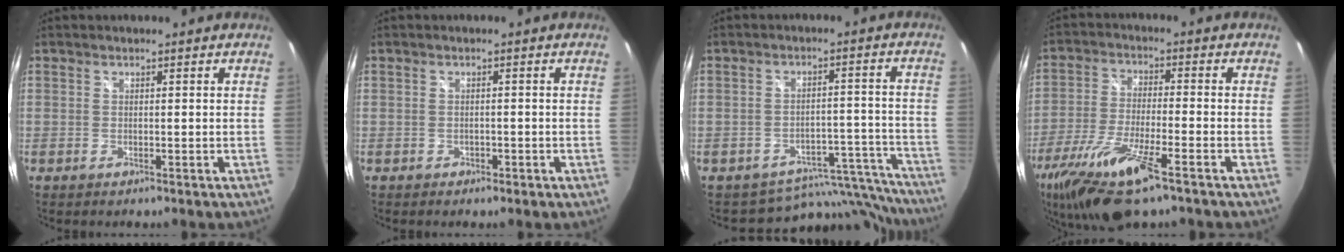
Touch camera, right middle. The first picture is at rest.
{"total": 1.0, "force": [-0.6, 0.7, 0.3], "torque": [-0.005, -0.003, -0.010]}
{"total": 12.7, "force": [-12.1, 4.0, 0.4], "torque": [0.008, 0.039, -0.152]}
{"total": 15.7, "force": [-10.1, 3.3, 11.6], "torque": [-0.243, -0.046, -0.188]}